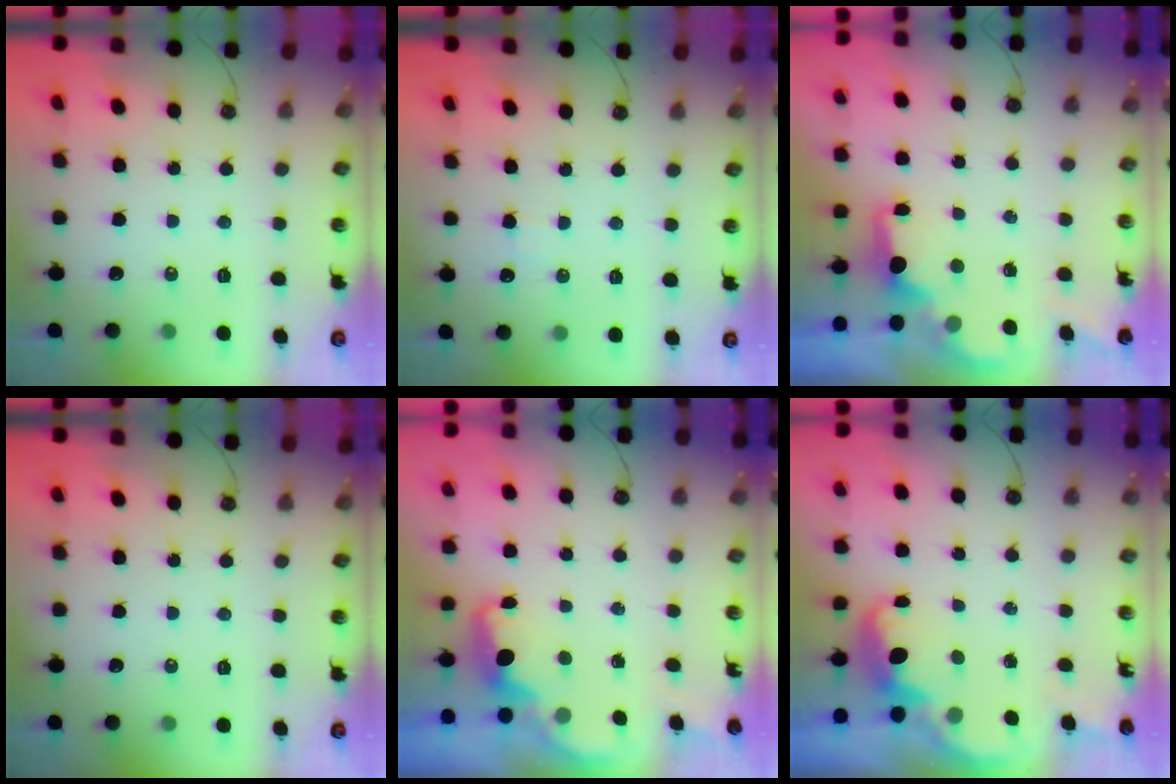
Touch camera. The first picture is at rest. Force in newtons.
{"total": 3.0, "press": 2.9, "slide": 0.8}
{"total": 1.9, "press": 1.7, "slide": 0.8}
{"total": 0.0}
{"total": 2.3, "press": 2.3, "slide": 0.5}
{"total": 2.6, "press": 2.5, "slide": 0.6}